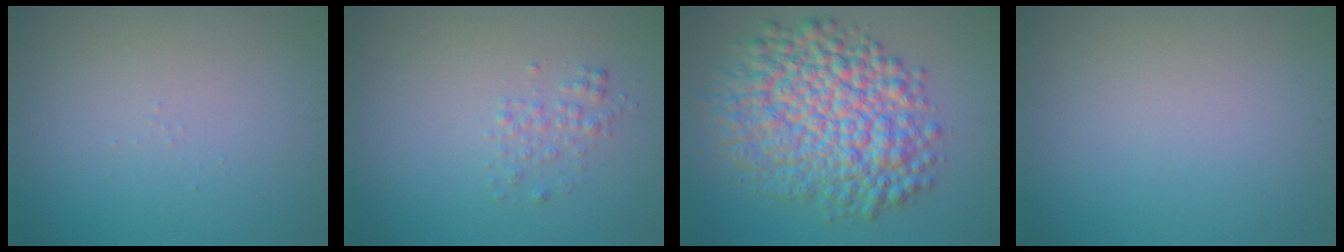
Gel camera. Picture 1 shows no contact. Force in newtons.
{"total": 1.4, "press": 1.4, "slide": 0.0}
{"total": 10.9, "press": 10.9, "slide": 0.2}
{"total": 0.0}